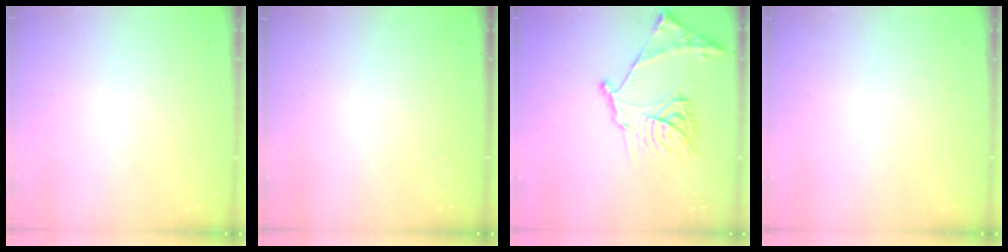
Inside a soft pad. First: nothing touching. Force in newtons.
{"total": 1.5, "press": 1.5, "slide": 0.1}
{"total": 18.4, "press": 18.3, "slide": 1.9}
{"total": 0.0}